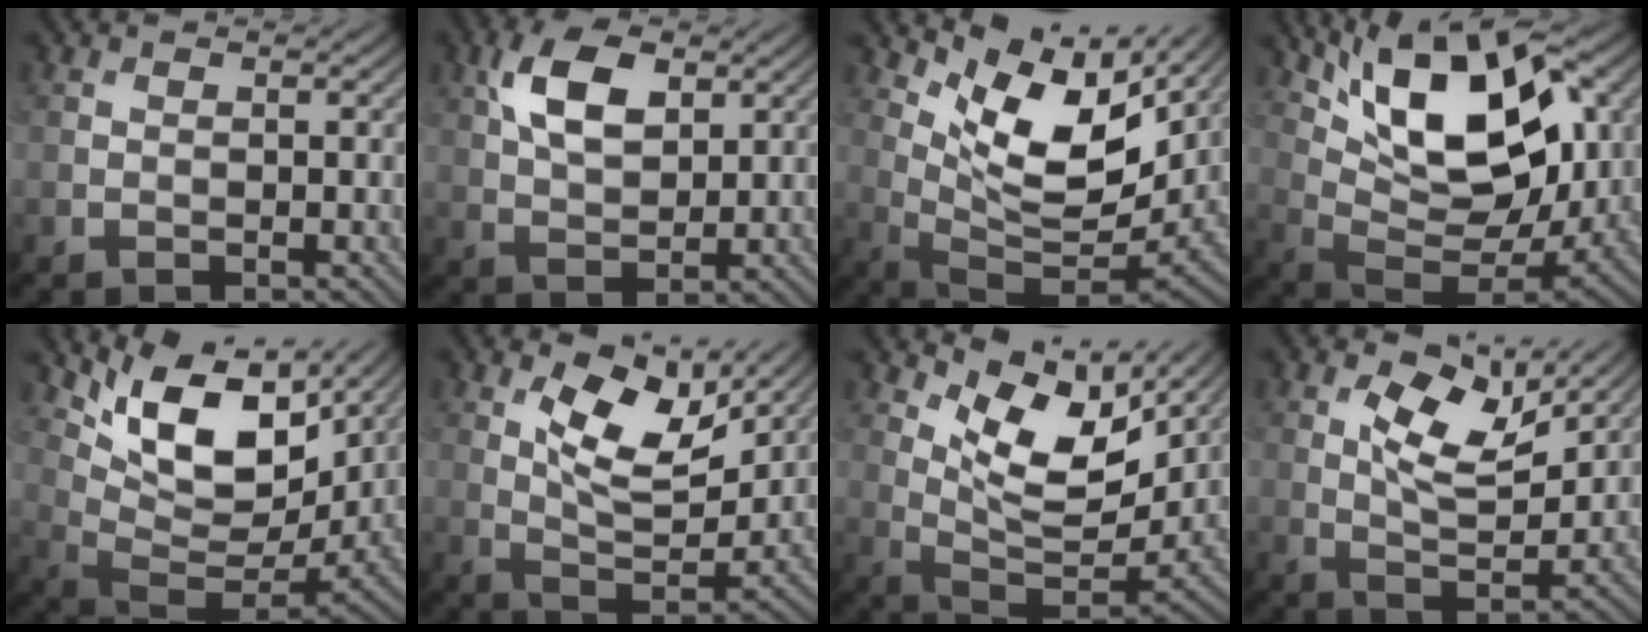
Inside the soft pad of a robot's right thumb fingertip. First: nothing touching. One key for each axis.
{"total": 7.7, "fx": 3.2, "fy": 4.2, "fz": 5.7, "tx": -0.120, "ty": 0.005, "tz": 0.058}
{"total": 11.5, "fx": 6.1, "fy": 5.1, "fz": 8.4, "tx": -0.174, "ty": -0.009, "tz": 0.123}
{"total": 16.6, "fx": 7.1, "fy": 7.8, "fz": 12.9, "tx": -0.223, "ty": 0.014, "tz": 0.112}
{"total": 12.6, "fx": 6.5, "fy": 6.2, "fz": 8.9, "tx": -0.167, "ty": -0.004, "tz": 0.123}
{"total": 10.4, "fx": 4.9, "fy": 4.7, "fz": 7.9, "tx": -0.159, "ty": -0.007, "tz": 0.087}
{"total": 10.7, "fx": 6.2, "fy": 4.5, "fz": 7.4, "tx": -0.161, "ty": -0.010, "tz": 0.121}
{"total": 9.1, "fx": 4.1, "fy": 4.1, "fz": 6.9, "tx": -0.132, "ty": -0.002, "tz": 0.074}